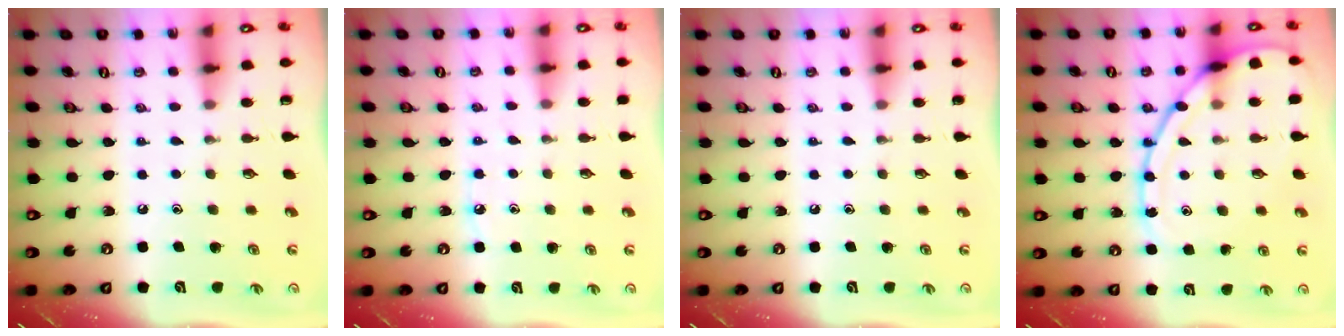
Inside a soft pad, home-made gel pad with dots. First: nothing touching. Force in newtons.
{"total": 5.0, "press": 5.0, "slide": 0.7}
{"total": 0.0}
{"total": 14.3, "press": 14.3, "slide": 1.2}